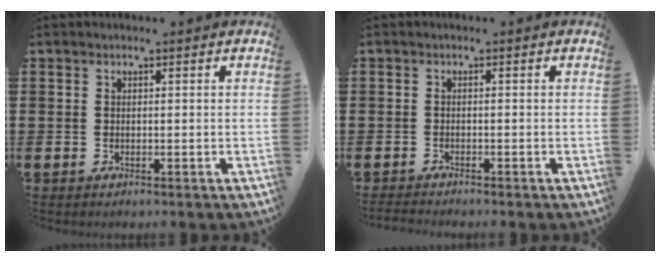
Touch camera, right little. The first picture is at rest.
{"total": 0.9, "force": [-0.8, 0.0, 0.2], "torque": [-0.004, -0.001, -0.017]}